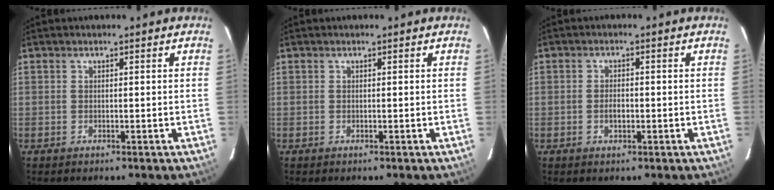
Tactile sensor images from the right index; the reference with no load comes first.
{"total": 0.0}
{"total": 2.1, "force": [-0.6, 1.2, 1.7], "torque": [-0.030, 0.003, -0.010]}